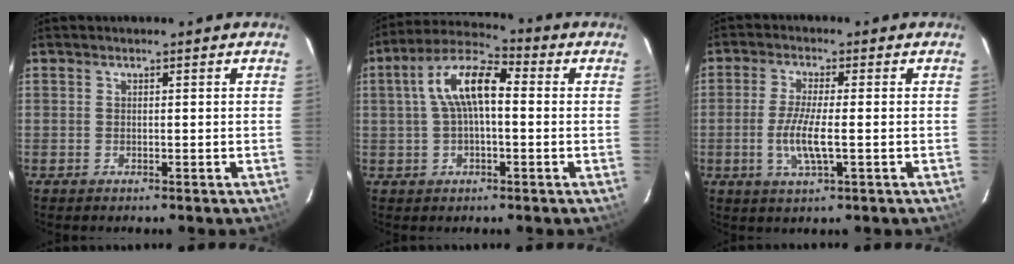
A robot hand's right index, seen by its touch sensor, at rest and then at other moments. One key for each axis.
{"total": 10.2, "fx": 0.9, "fy": 4.3, "fz": 9.2, "tx": -0.180, "ty": 0.030, "tz": 0.010}
{"total": 6.8, "fx": -1.4, "fy": 1.0, "fz": 6.5, "tx": -0.132, "ty": -0.008, "tz": -0.029}